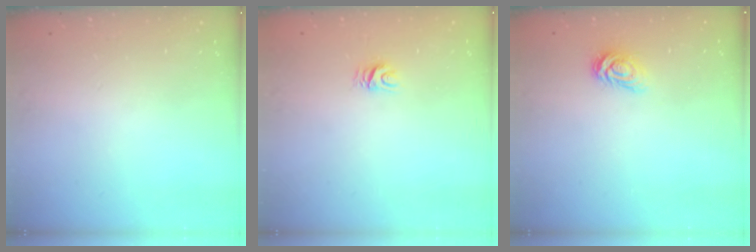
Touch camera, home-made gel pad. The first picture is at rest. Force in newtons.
{"total": 5.7, "press": 5.7, "slide": 0.4}
{"total": 3.9, "press": 3.9, "slide": 0.5}